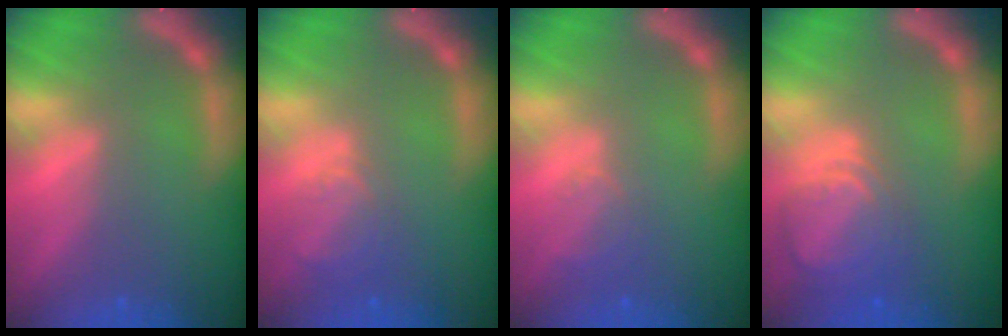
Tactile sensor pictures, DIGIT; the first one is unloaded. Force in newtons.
{"total": 2.9}
{"total": 2.0}
{"total": 6.1}